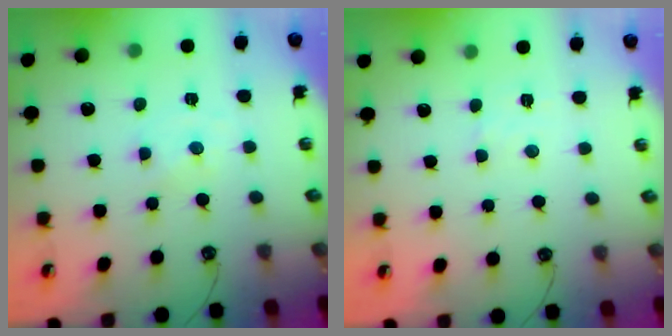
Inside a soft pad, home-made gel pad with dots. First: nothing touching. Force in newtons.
{"total": 2.5, "press": 2.5, "slide": 0.4}